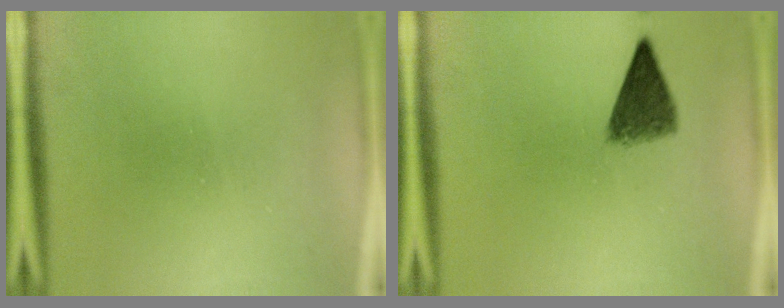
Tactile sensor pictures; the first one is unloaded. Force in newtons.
{"total": 5.1}